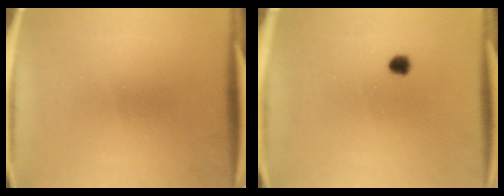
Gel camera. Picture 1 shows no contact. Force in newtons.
{"total": 2.3}